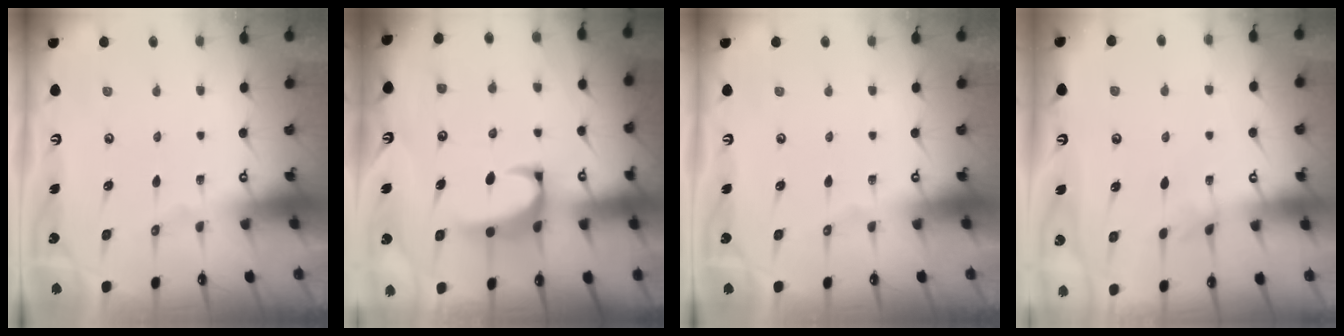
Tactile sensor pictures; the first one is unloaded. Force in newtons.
{"total": 2.4, "press": 2.3, "slide": 0.9}
{"total": 0.0}
{"total": 3.1, "press": 3.1, "slide": 0.2}